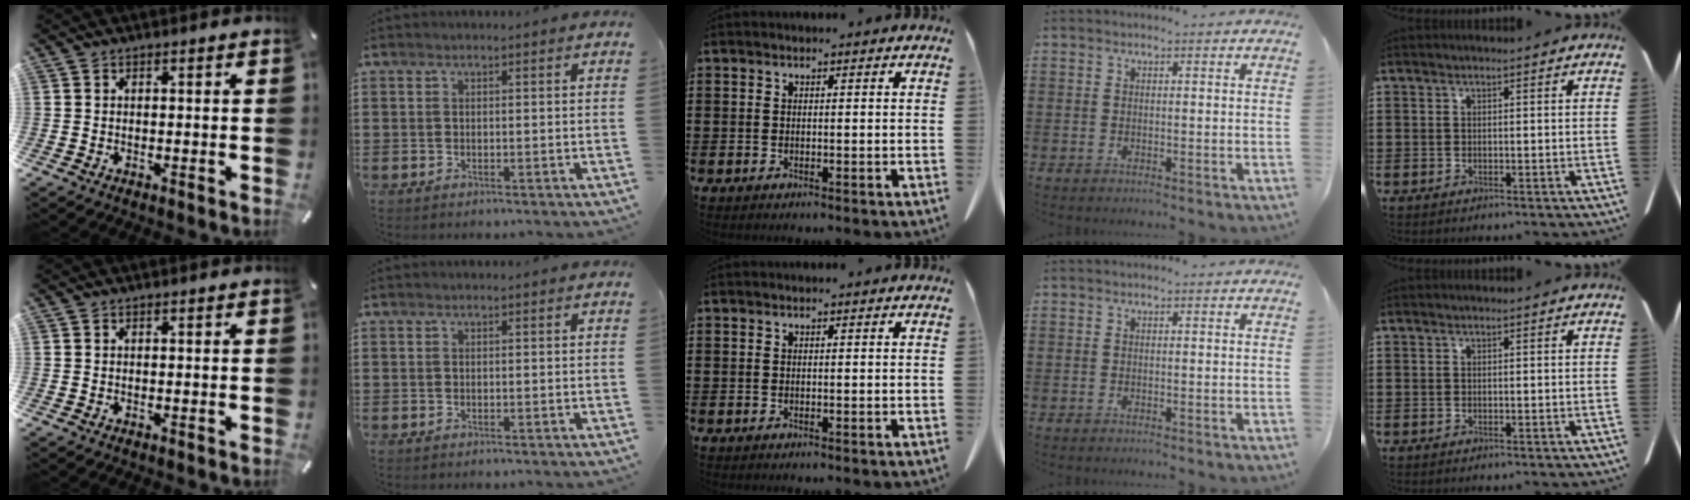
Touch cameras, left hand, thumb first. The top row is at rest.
{}